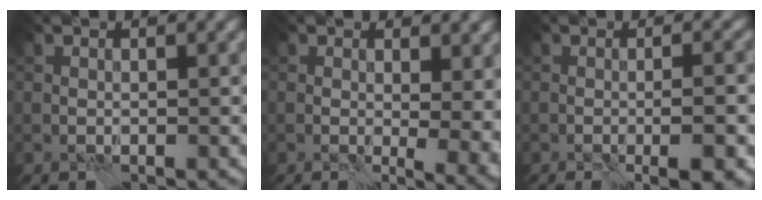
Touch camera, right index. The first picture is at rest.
{"total": 6.8, "force": [1.5, 3.4, 5.8], "torque": [-0.034, 0.000, 0.031]}
{"total": 4.5, "force": [-0.9, 1.1, 4.3], "torque": [-0.049, 0.002, -0.010]}